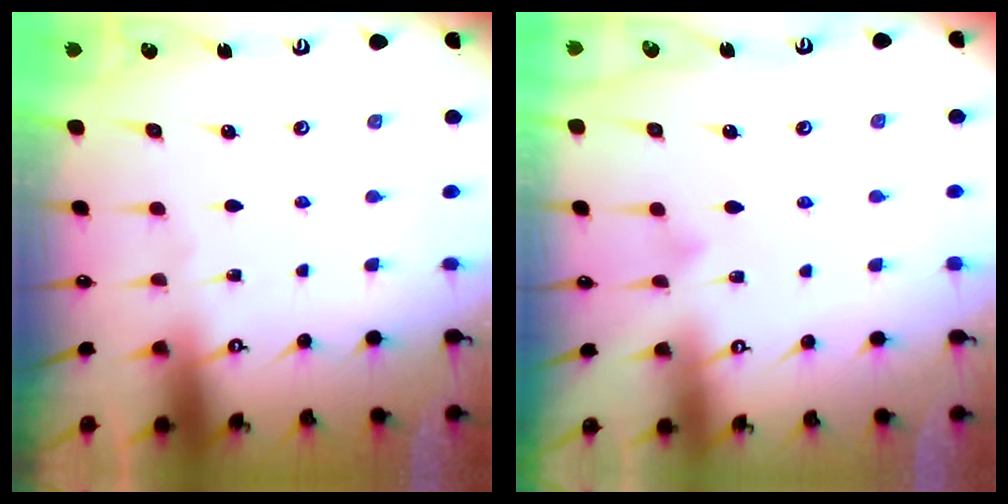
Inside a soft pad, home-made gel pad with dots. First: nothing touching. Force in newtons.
{"total": 3.7, "press": 3.7, "slide": 0.3}